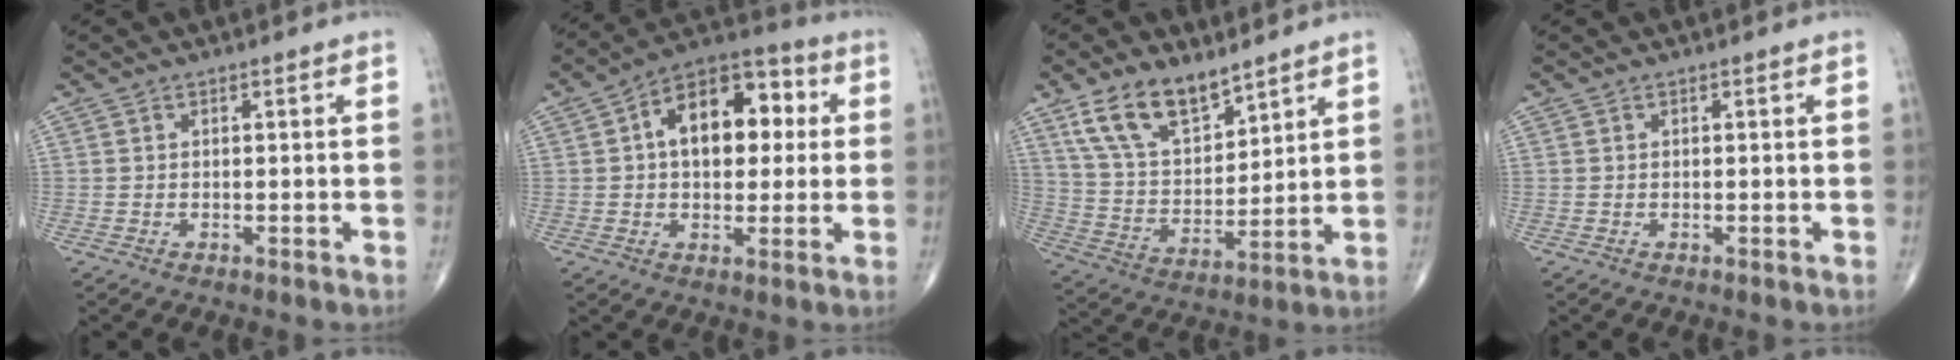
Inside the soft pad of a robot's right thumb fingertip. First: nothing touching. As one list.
[{"total": 15.8, "force": [2.8, 9.5, 12.3], "torque": [-0.151, 0.026, 0.034]}, {"total": 13.5, "force": [9.1, 6.5, 7.6], "torque": [-0.115, -0.044, 0.182]}, {"total": 0.0}]